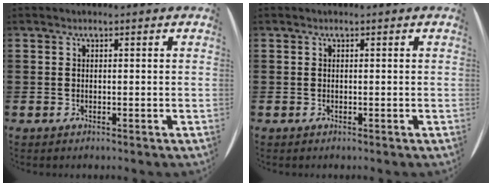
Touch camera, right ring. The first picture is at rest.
{"total": 0.0}